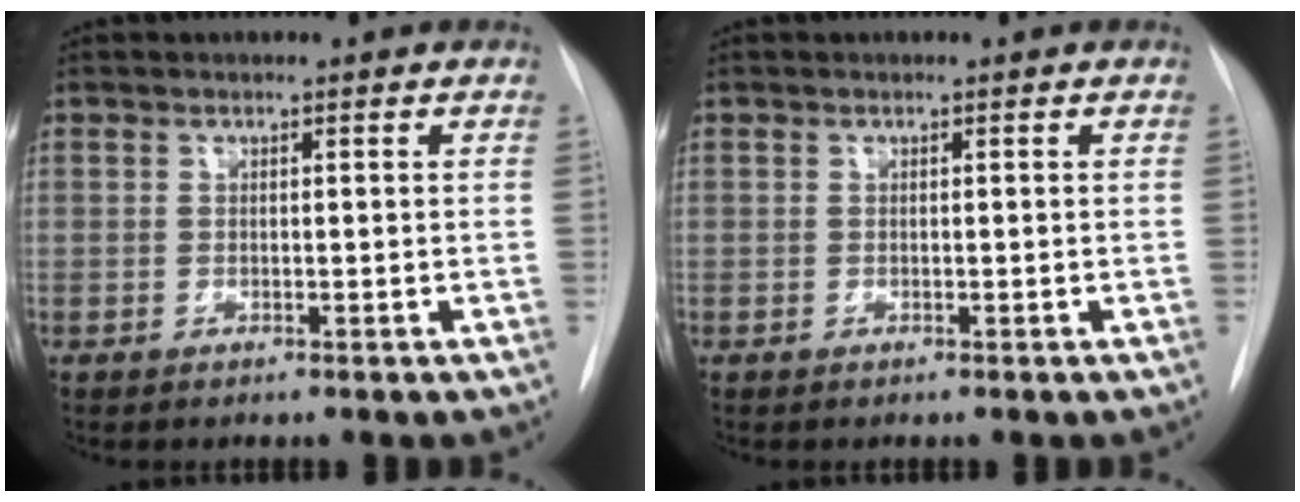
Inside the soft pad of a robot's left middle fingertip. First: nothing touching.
{"total": 0.0}